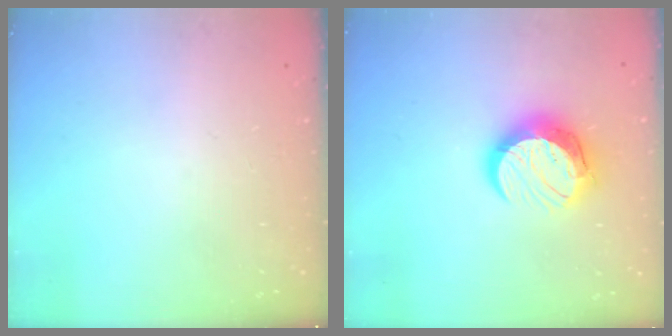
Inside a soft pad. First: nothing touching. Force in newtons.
{"total": 12.7, "press": 12.7, "slide": 0.8}